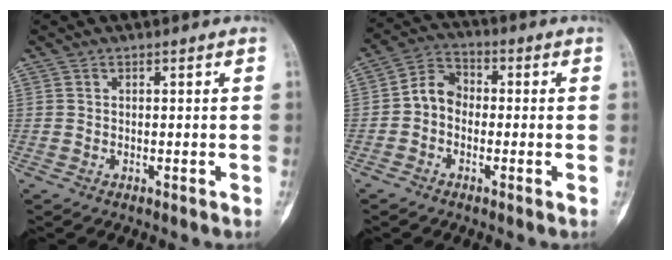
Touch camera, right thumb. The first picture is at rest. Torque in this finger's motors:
{"motor_torque": [0.02, 0.02, 0.00, -0.01, 0.01]}